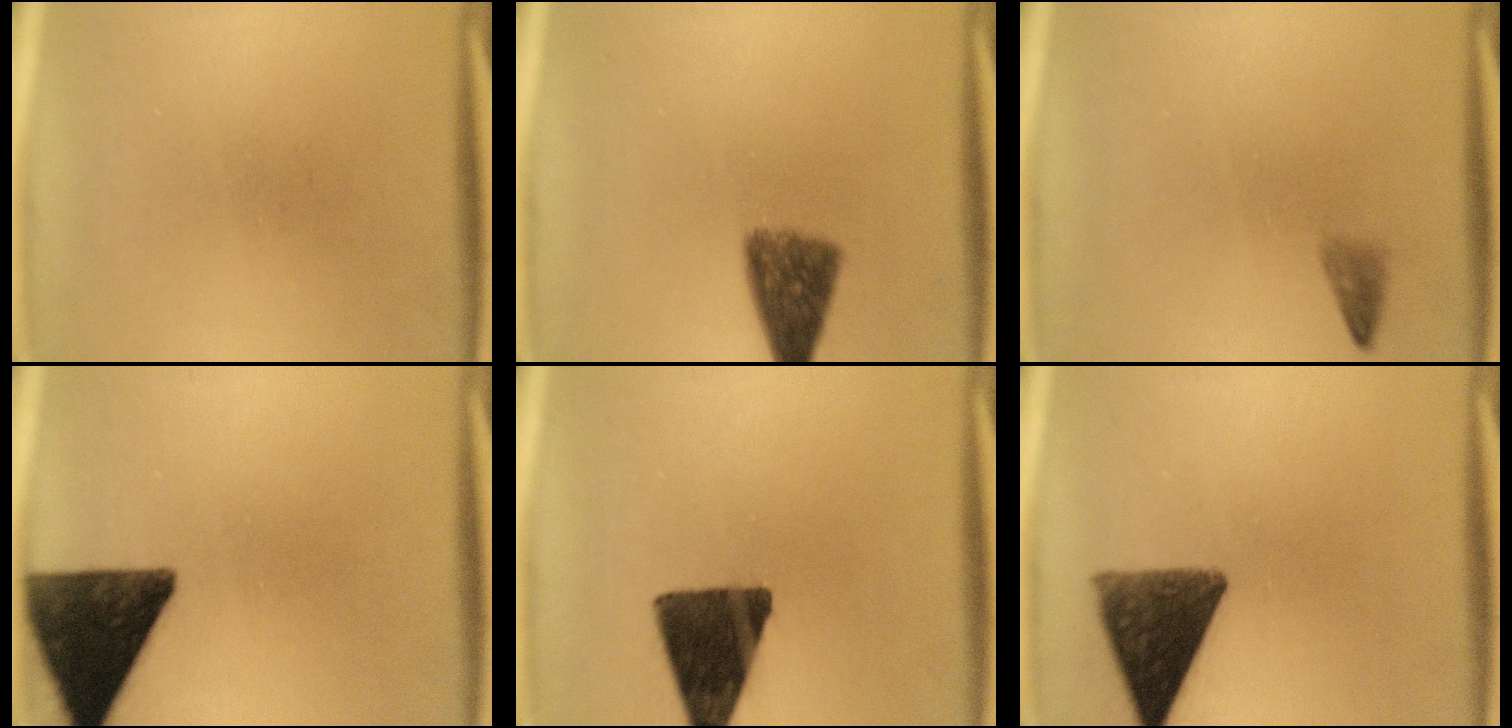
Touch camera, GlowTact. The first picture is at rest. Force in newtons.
{"total": 7.3}
{"total": 1.2}
{"total": 14.1}
{"total": 14.5}
{"total": 11.2}